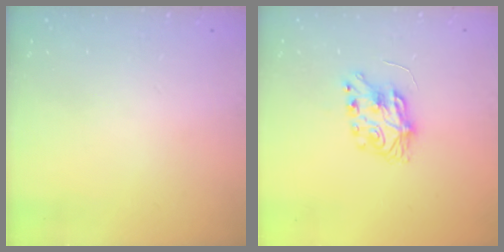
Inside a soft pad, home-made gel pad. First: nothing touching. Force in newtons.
{"total": 7.5, "press": 7.5, "slide": 0.3}